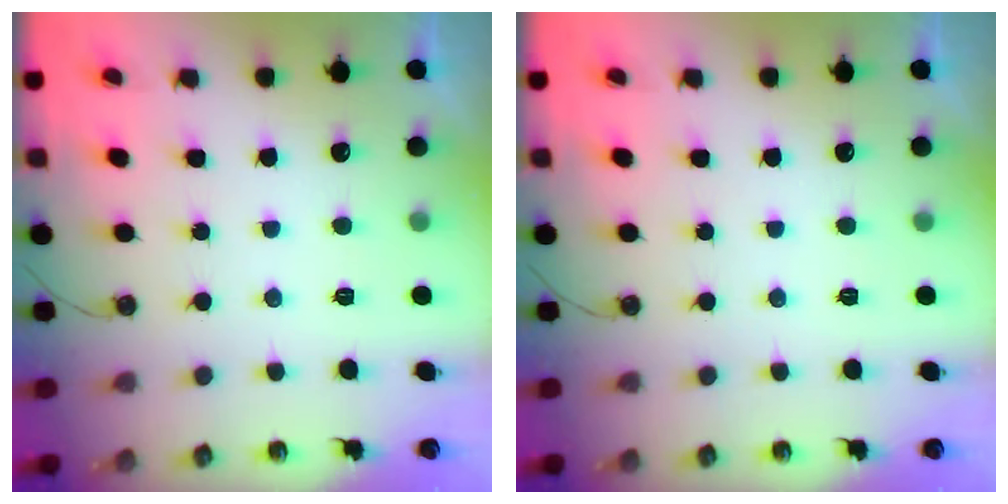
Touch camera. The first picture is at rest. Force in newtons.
{"total": 0.0}